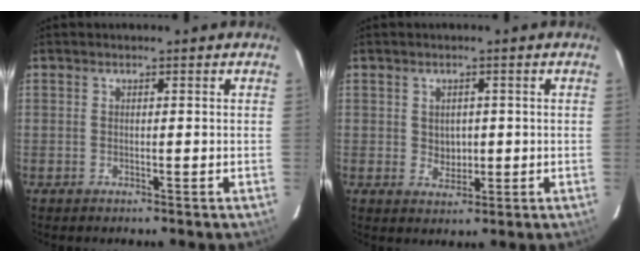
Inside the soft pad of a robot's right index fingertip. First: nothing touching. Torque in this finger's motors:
{"motor_torque": [0.04, 0.04, 0.06, 0.01]}